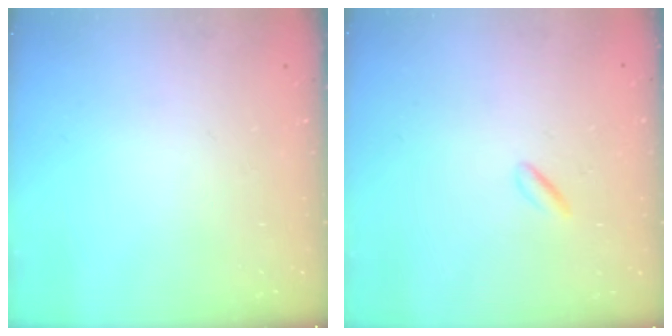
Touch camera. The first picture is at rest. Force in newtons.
{"total": 0.9, "press": 0.6, "slide": 0.7}